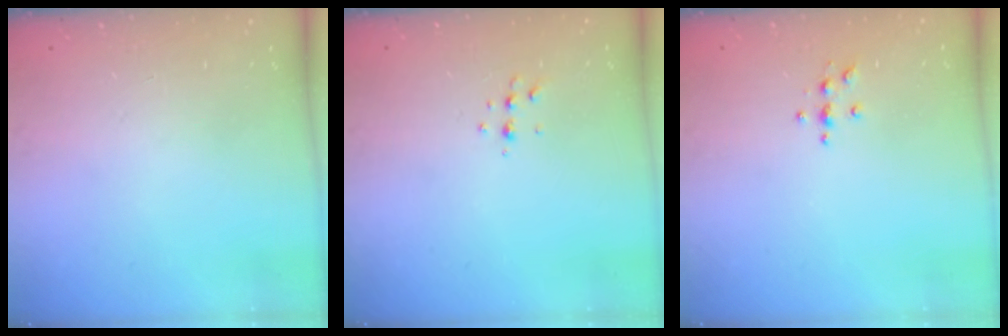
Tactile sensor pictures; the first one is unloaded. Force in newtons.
{"total": 4.3, "press": 4.2, "slide": 0.6}
{"total": 3.8, "press": 3.7, "slide": 0.5}